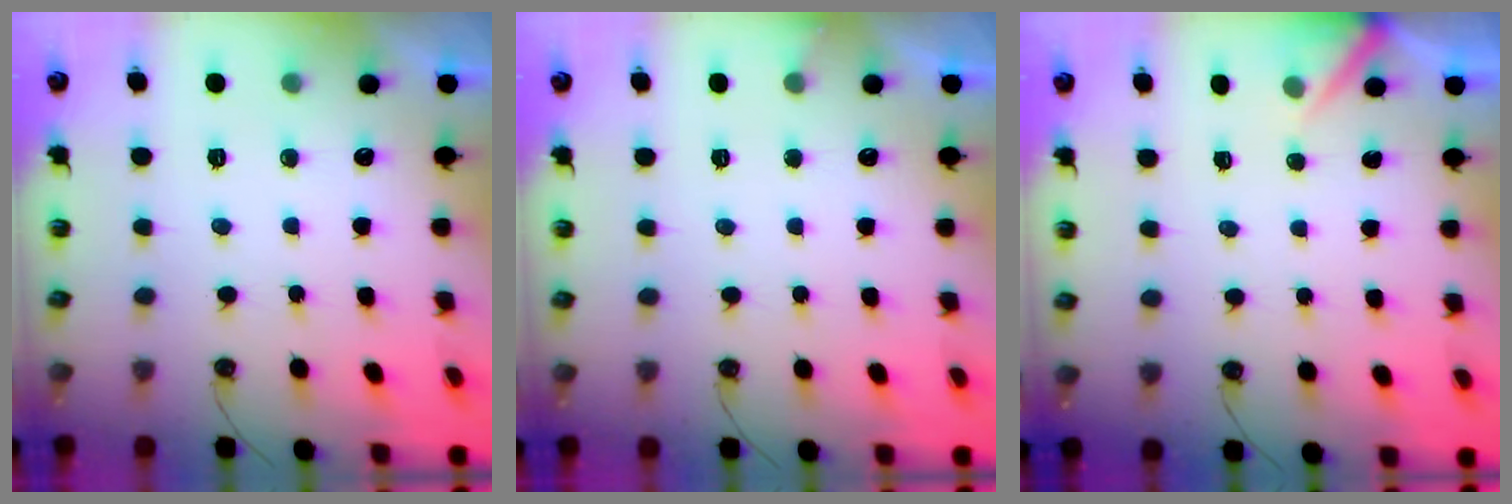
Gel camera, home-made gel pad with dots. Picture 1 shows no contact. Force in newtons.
{"total": 2.9, "press": 2.9, "slide": 0.2}
{"total": 5.1, "press": 5.1, "slide": 0.3}